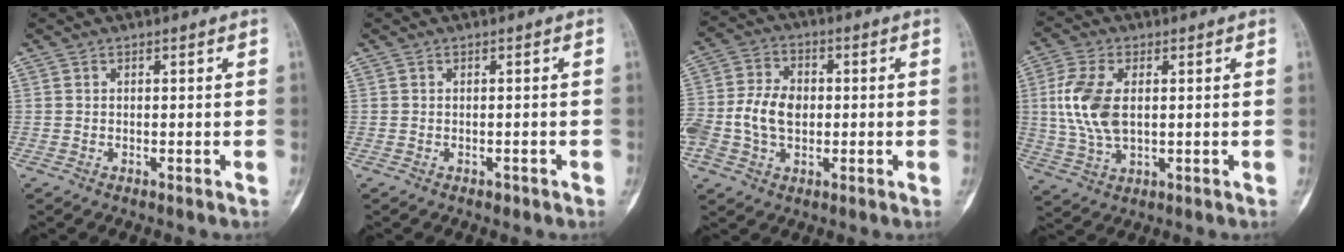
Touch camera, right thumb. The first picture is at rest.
{"total": 0.6, "force": [-0.4, 0.5, 0.1], "torque": [-0.003, 0.003, -0.006]}
{"total": 11.1, "force": [-1.0, 8.0, 7.7], "torque": [-0.151, 0.019, -0.021]}
{"total": 10.7, "force": [1.3, 5.9, 8.8], "torque": [-0.194, -0.003, 0.028]}